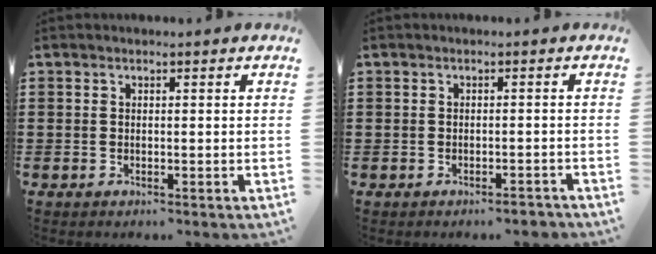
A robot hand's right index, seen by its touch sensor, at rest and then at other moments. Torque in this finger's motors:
{"motor_torque": [-0.78, 0.55, -1.05, -0.21]}